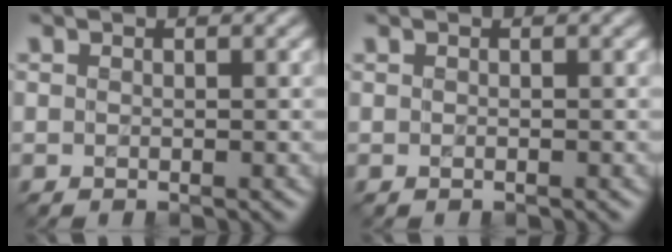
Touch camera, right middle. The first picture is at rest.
{"total": 0.0}